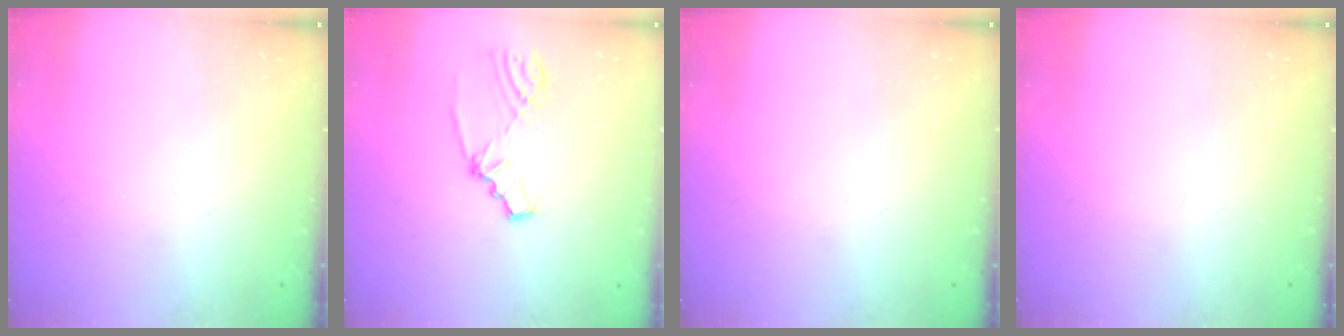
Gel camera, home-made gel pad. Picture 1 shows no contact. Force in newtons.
{"total": 2.5, "press": 2.5, "slide": 0.4}
{"total": 0.0}
{"total": 0.0}